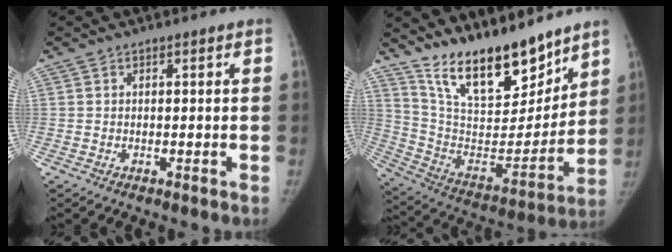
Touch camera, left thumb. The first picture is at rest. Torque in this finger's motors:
{"motor_torque": [0.49, 0.43, 1.42, -1.35, 0.33]}